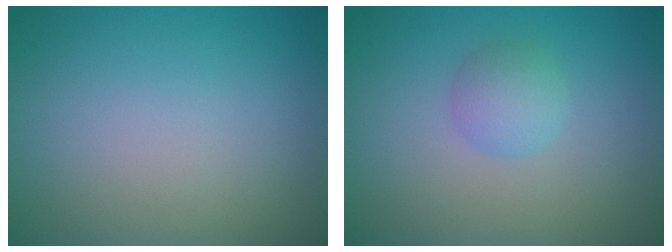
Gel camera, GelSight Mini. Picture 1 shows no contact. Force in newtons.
{"total": 2.1, "press": 2.1, "slide": 0.0}